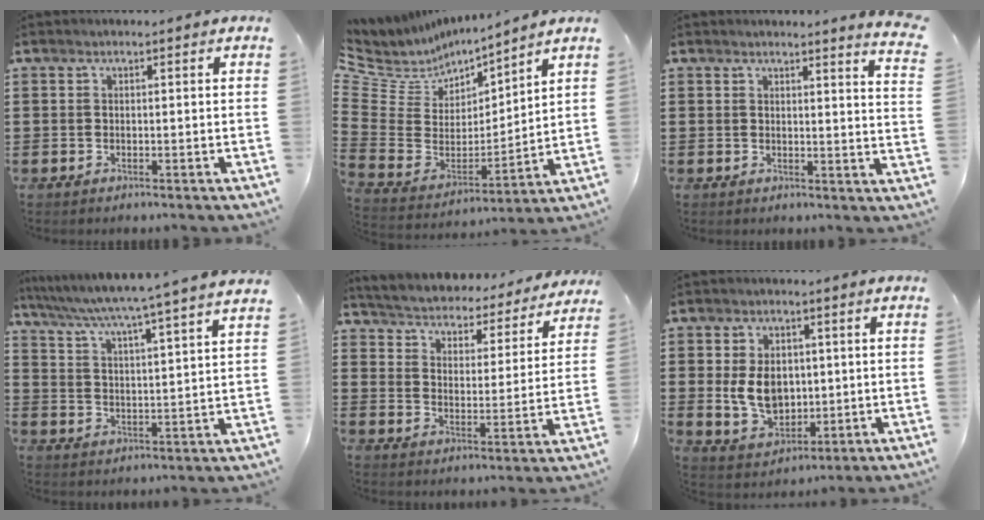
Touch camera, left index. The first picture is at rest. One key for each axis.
{"total": 5.9, "fx": 4.8, "fy": 3.5, "fz": 0.6, "tx": -0.059, "ty": -0.039, "tz": 0.083}
{"total": 2.9, "fx": 2.7, "fy": -0.8, "fz": 0.8, "tx": -0.016, "ty": -0.016, "tz": 0.045}
{"total": 4.9, "fx": 4.2, "fy": -1.6, "fz": 1.9, "tx": -0.058, "ty": -0.046, "tz": 0.062}
{"total": 3.6, "fx": 3.6, "fy": 0.1, "fz": 0.1, "tx": -0.026, "ty": -0.036, "tz": 0.053}
{"total": 7.5, "fx": 0.4, "fy": 5.6, "fz": 5.0, "tx": -0.102, "ty": 0.005, "tz": 0.005}